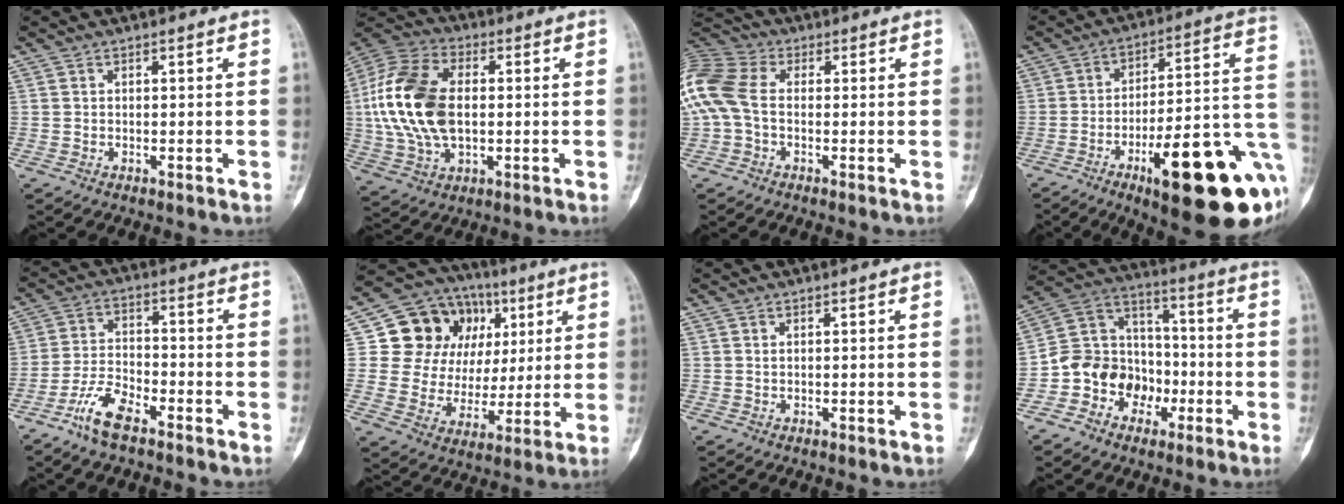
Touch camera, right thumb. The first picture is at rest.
{"total": 19.3, "force": [0.7, 11.6, 15.4], "torque": [-0.320, 0.010, 0.014]}
{"total": 13.8, "force": [0.3, 9.4, 10.1], "torque": [-0.248, 0.026, -0.003]}
{"total": 26.4, "force": [-9.4, 7.2, 23.6], "torque": [-0.262, 0.038, -0.125]}
{"total": 7.6, "force": [-5.3, 2.6, 4.8], "torque": [-0.103, 0.026, -0.106]}
{"total": 18.0, "force": [5.2, 15.2, 8.2], "torque": [-0.080, 0.020, 0.102]}
{"total": 0.0}
{"total": 12.8, "force": [-5.0, 10.9, 4.4], "torque": [-0.031, 0.082, -0.094]}